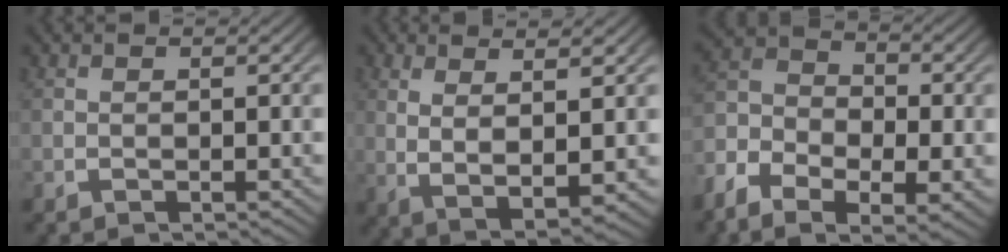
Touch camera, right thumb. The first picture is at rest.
{"total": 6.9, "force": [0.6, 3.4, 5.9], "torque": [-0.131, -0.024, 0.028]}
{"total": 7.3, "force": [-1.5, 5.1, 4.9], "torque": [-0.099, -0.021, -0.029]}